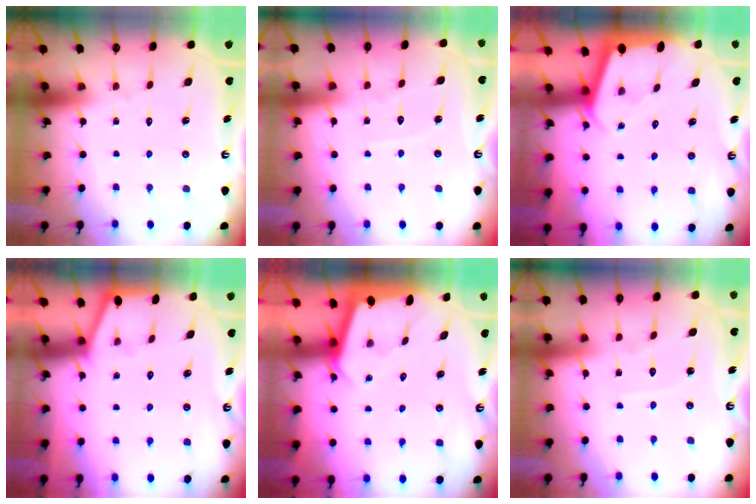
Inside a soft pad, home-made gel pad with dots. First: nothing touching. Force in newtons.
{"total": 3.7, "press": 3.7, "slide": 0.3}
{"total": 2.2, "press": 2.2, "slide": 0.2}
{"total": 0.7, "press": 0.6, "slide": 0.2}
{"total": 2.0, "press": 2.0, "slide": 0.2}
{"total": 4.9, "press": 4.9, "slide": 0.5}